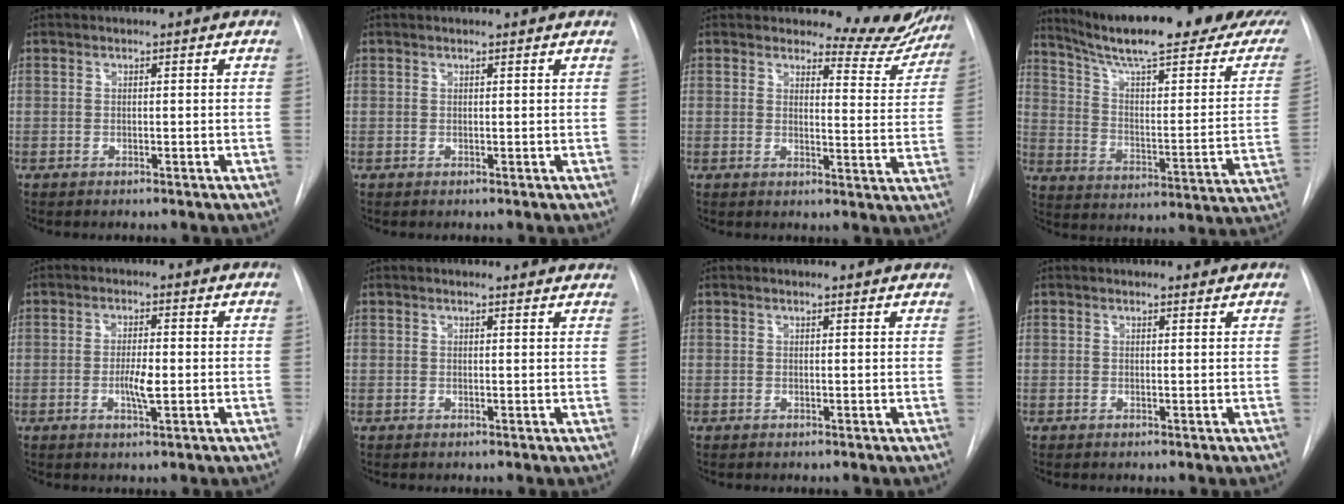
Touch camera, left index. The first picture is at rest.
{"total": 1.2, "force": [1.2, 0.0, 0.3], "torque": [-0.014, 0.010, 0.016]}
{"total": 8.6, "force": [8.2, 2.5, 0.6], "torque": [0.013, -0.044, 0.080]}
{"total": 28.1, "force": [23.5, 2.7, 15.1], "torque": [-0.228, -0.067, 0.315]}
{"total": 3.5, "force": [-0.5, 0.6, 3.4], "torque": [-0.062, -0.003, -0.008]}
{"total": 5.1, "force": [4.9, 0.8, 1.0], "torque": [-0.009, 0.004, 0.039]}
{"total": 3.7, "force": [3.5, 0.5, 0.8], "torque": [-0.016, 0.010, 0.030]}
{"total": 2.4, "force": [2.3, 0.5, 0.3], "torque": [-0.010, 0.002, 0.023]}